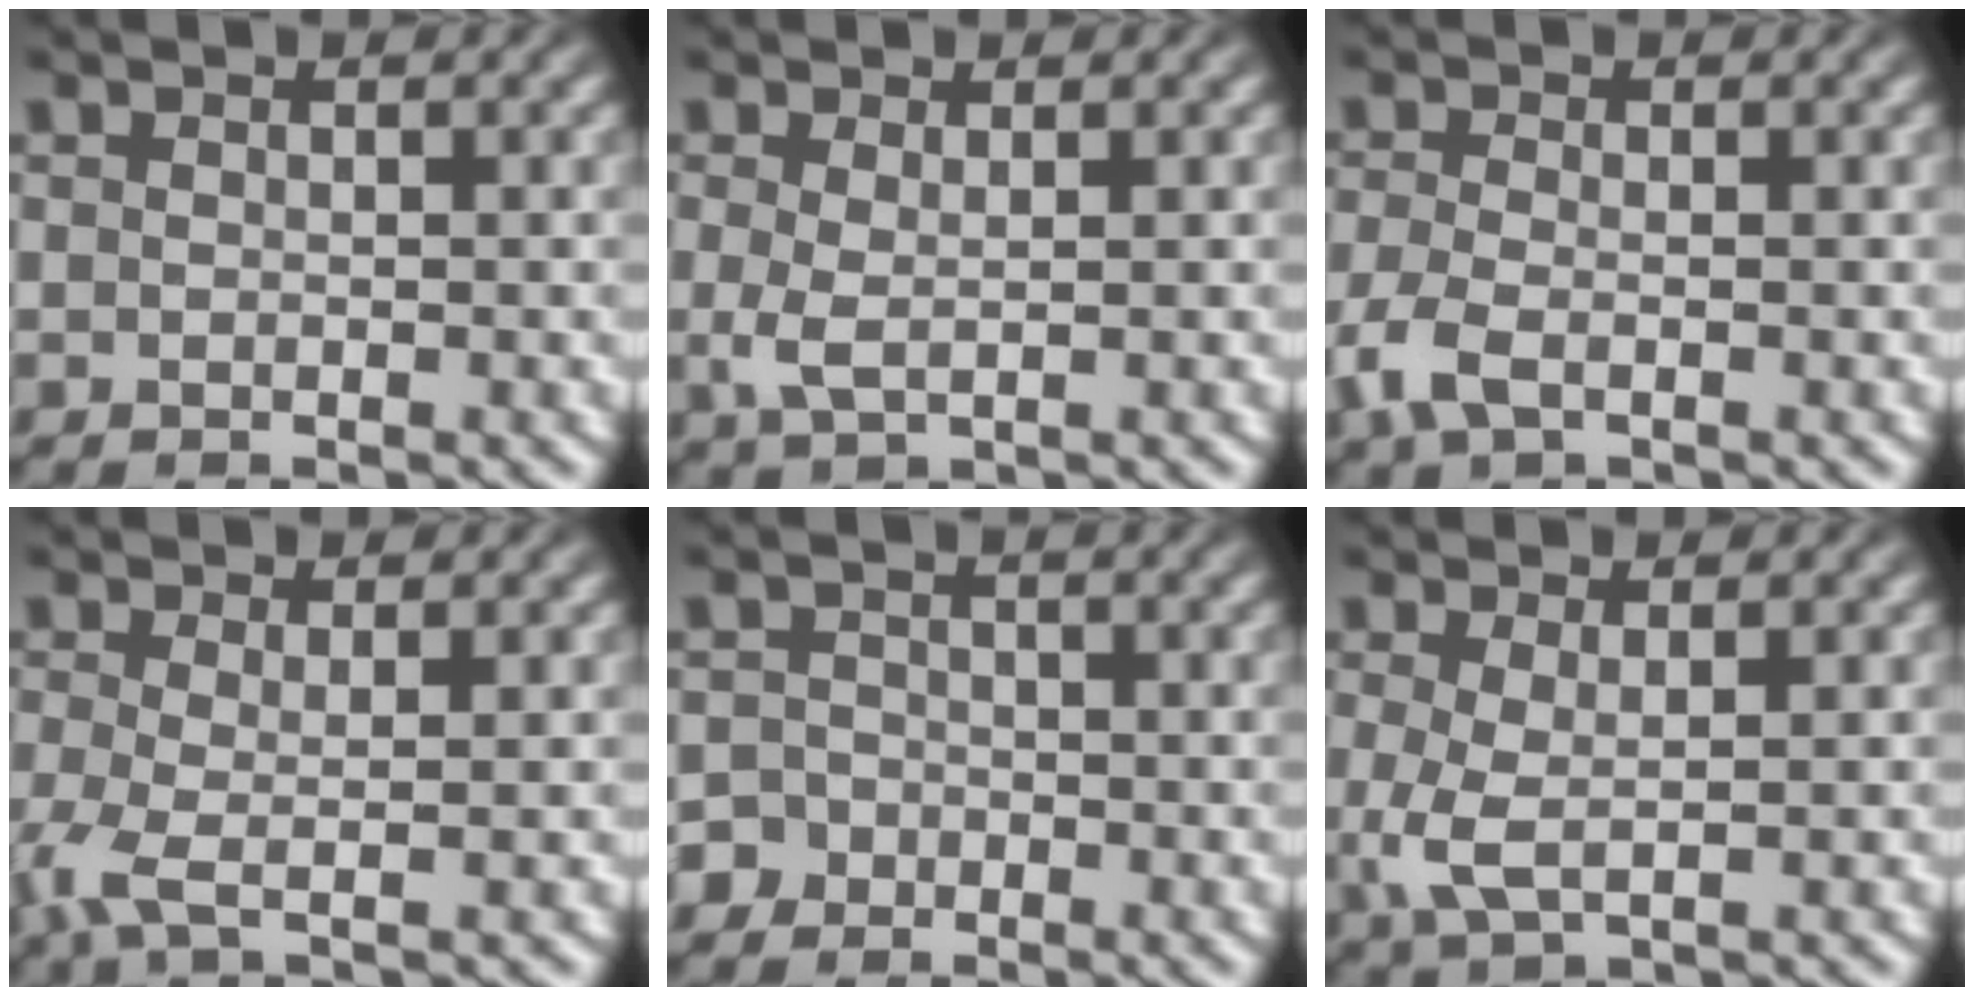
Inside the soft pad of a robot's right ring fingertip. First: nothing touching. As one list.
[{"total": 1.8, "force": [-0.2, 0.5, 1.7], "torque": [-0.046, -0.020, 0.008]}, {"total": 3.0, "force": [-1.6, 1.4, 2.0], "torque": [-0.059, -0.017, -0.021]}, {"total": 2.6, "force": [-0.9, 0.7, 2.3], "torque": [-0.075, -0.026, -0.006]}, {"total": 3.2, "force": [-2.1, 2.4, 0.0], "torque": [-0.003, -0.012, -0.037]}, {"total": 3.1, "force": [-0.5, 1.4, 2.7], "torque": [-0.074, -0.025, 0.005]}]